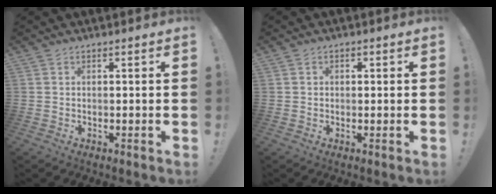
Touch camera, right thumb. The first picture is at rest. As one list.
[{"total": 1.0, "force": [-0.3, 0.9, 0.4], "torque": [-0.002, 0.002, -0.008]}]